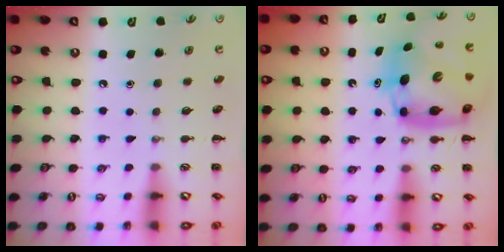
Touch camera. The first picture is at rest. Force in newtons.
{"total": 9.7, "press": 9.4, "slide": 2.6}